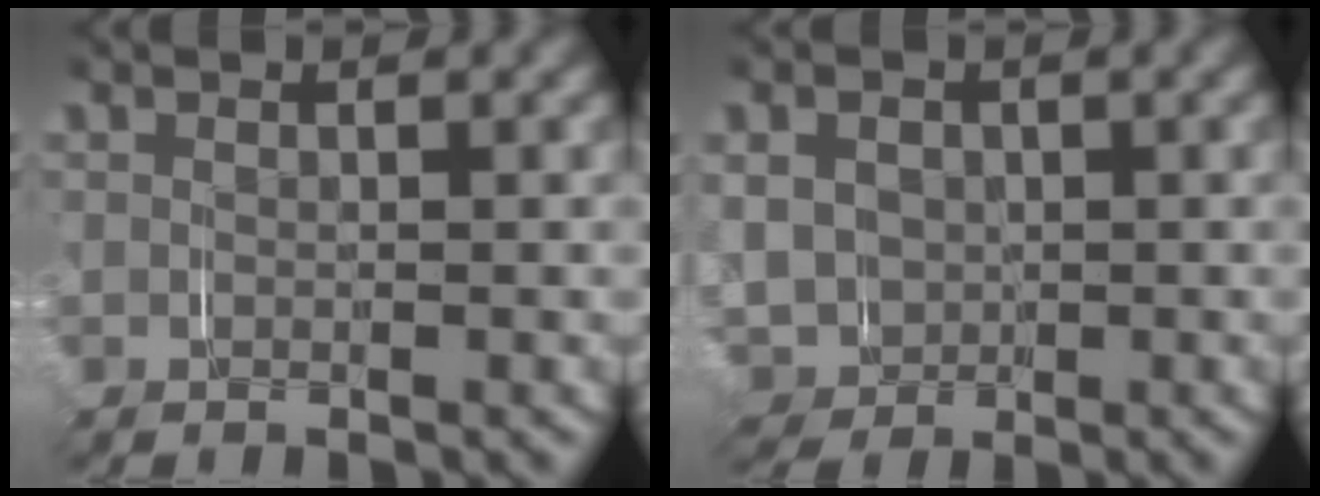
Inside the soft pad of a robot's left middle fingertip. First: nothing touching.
{"total": 5.2, "force": [-1.1, 5.0, 1.0], "torque": [-0.032, -0.040, -0.004]}